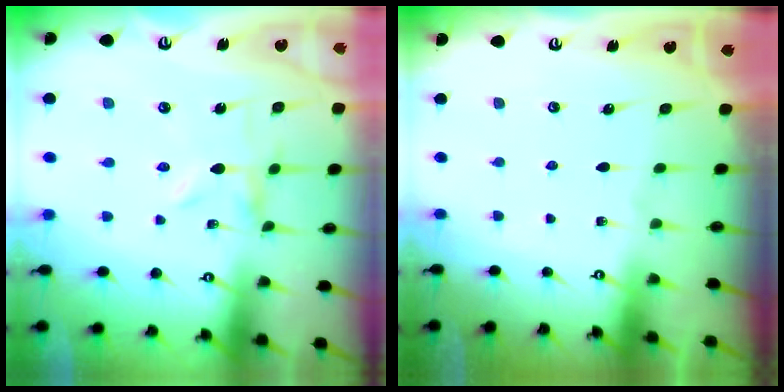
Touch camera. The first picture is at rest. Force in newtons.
{"total": 0.0}